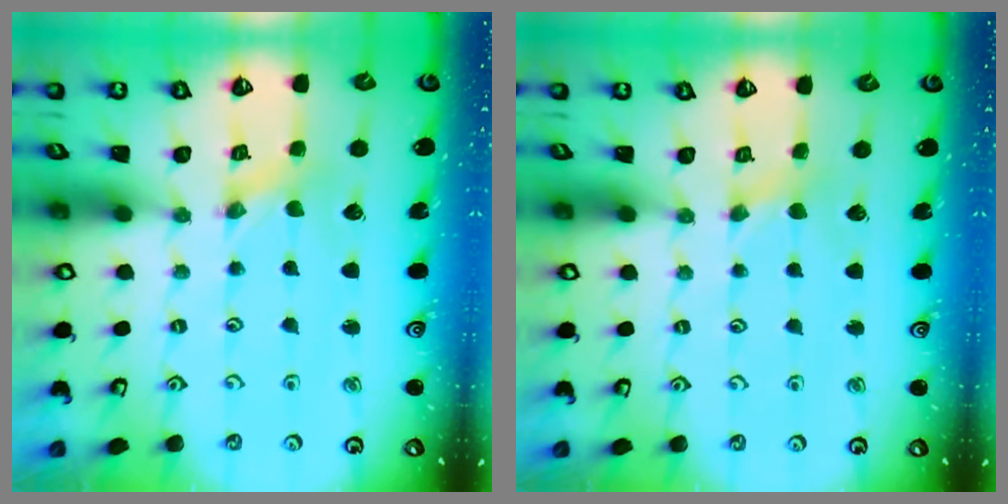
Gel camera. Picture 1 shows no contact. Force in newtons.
{"total": 2.4, "press": 2.3, "slide": 0.5}